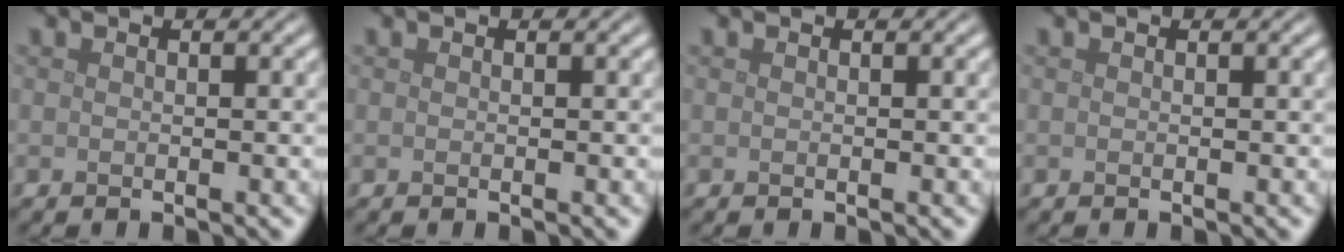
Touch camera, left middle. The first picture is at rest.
{"total": 0.0}
{"total": 0.0}
{"total": 0.0}